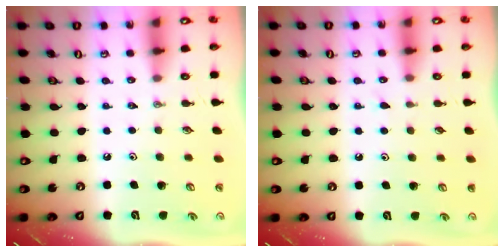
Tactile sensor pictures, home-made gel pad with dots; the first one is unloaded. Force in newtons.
{"total": 6.1, "press": 6.0, "slide": 0.7}